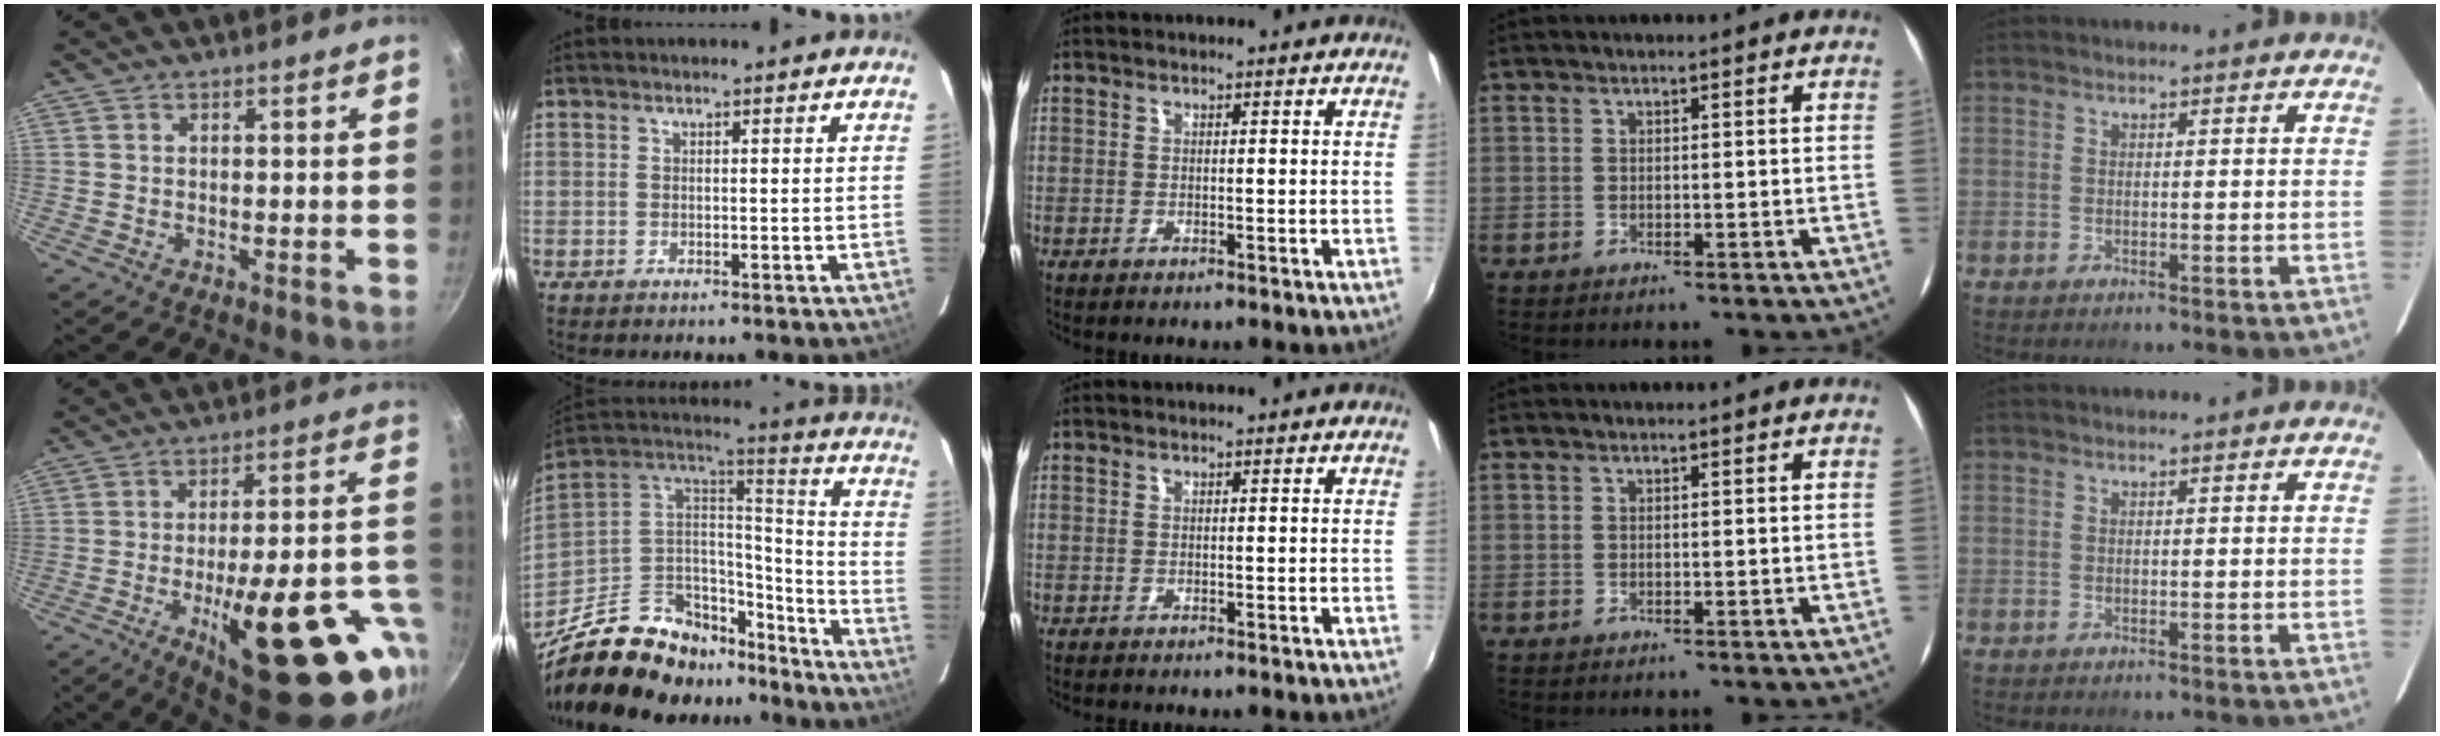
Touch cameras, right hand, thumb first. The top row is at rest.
{"thumb": {"total": 28.3, "force": [-9.8, 10.1, 24.6], "torque": [-0.291, 0.017, -0.126]}, "index": {"total": 29.1, "force": [-20.2, 14.7, 14.9], "torque": [-0.304, 0.032, -0.304]}}